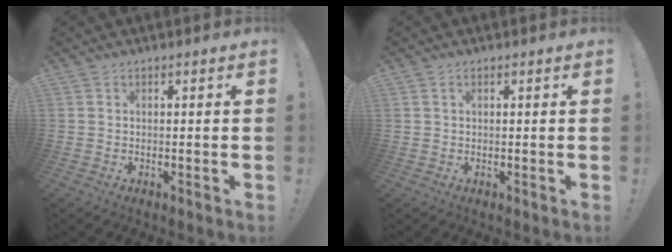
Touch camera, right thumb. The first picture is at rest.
{"total": 1.0, "force": [0.5, 0.6, 0.6], "torque": [-0.007, 0.000, 0.007]}